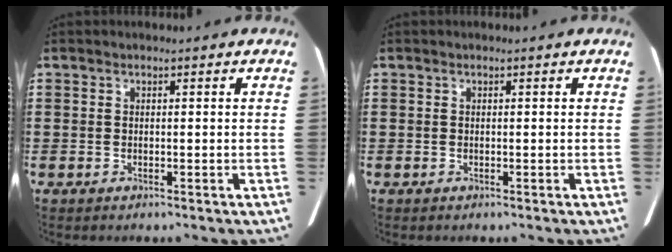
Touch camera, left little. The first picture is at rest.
{"total": 0.0}